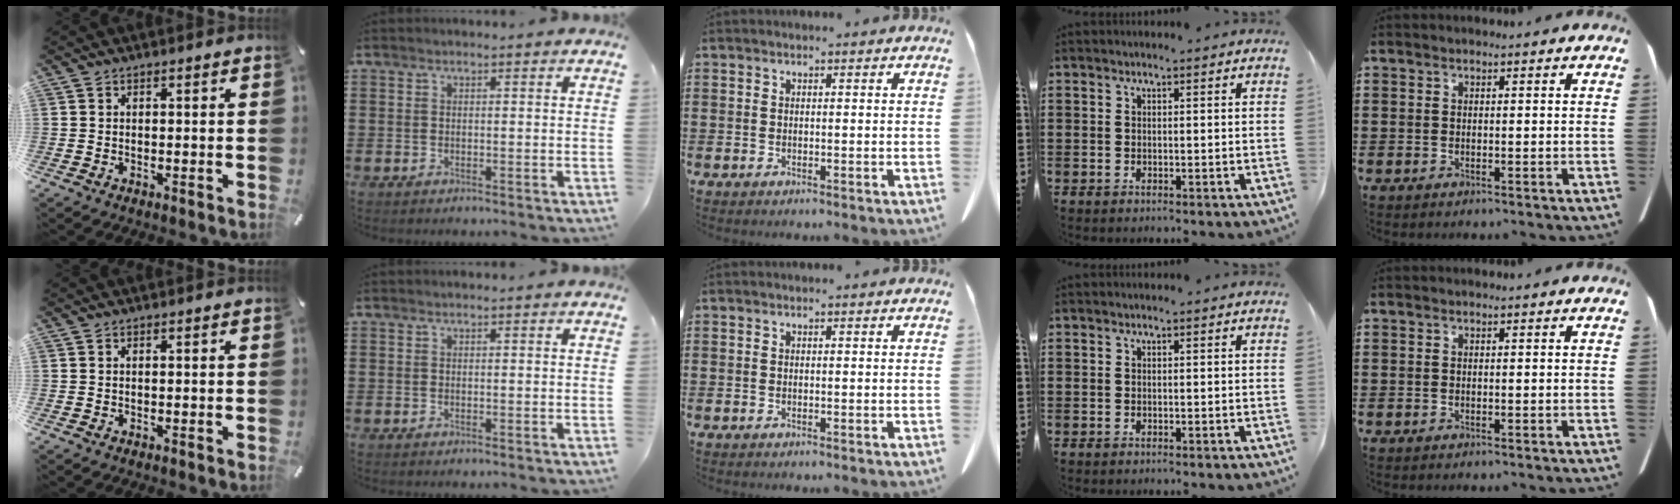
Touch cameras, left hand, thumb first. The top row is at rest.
{}